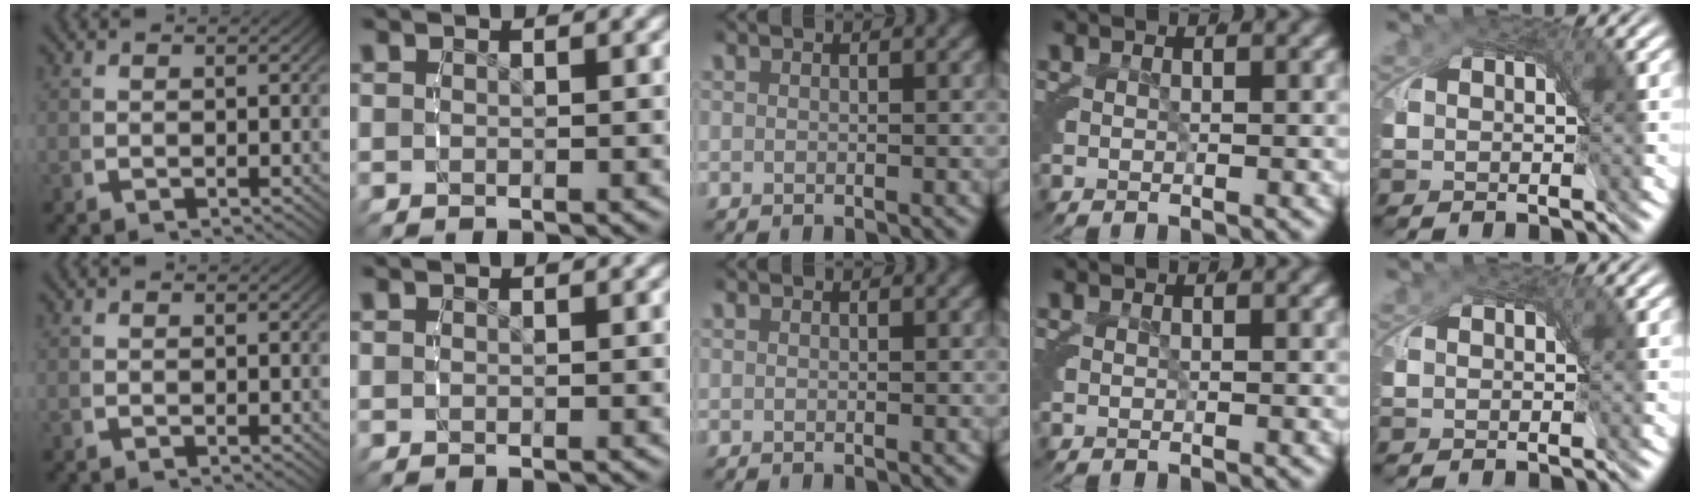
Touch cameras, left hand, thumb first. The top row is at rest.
{}